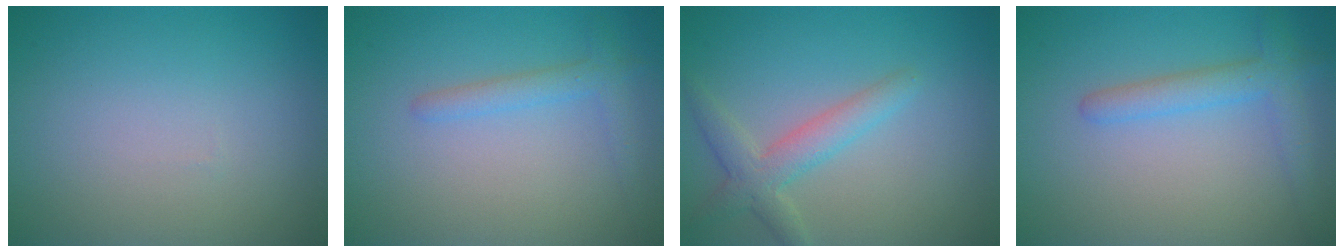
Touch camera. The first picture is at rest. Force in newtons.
{"total": 1.9, "press": 1.9, "slide": 0.1}
{"total": 3.2, "press": 3.1, "slide": 0.3}
{"total": 2.9, "press": 2.9, "slide": 0.1}